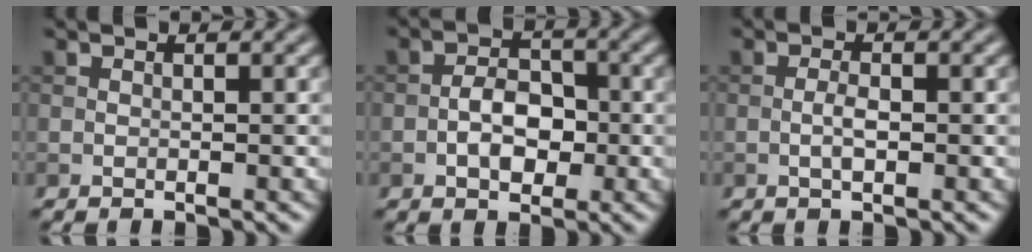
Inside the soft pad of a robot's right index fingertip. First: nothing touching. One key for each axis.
{"total": 3.4, "fx": -1.1, "fy": 2.1, "fz": 2.5, "tx": -0.037, "ty": 0.009, "tz": -0.019}
{"total": 1.6, "fx": -0.4, "fy": 0.4, "fz": 1.5, "tx": -0.031, "ty": 0.002, "tz": -0.010}